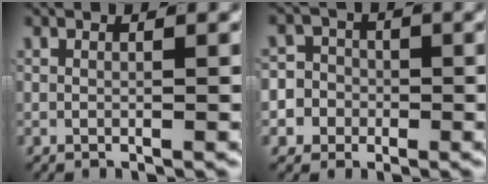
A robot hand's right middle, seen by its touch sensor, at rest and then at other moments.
{"total": 10.6, "force": [-2.9, 9.9, 2.4], "torque": [-0.072, -0.036, -0.060]}